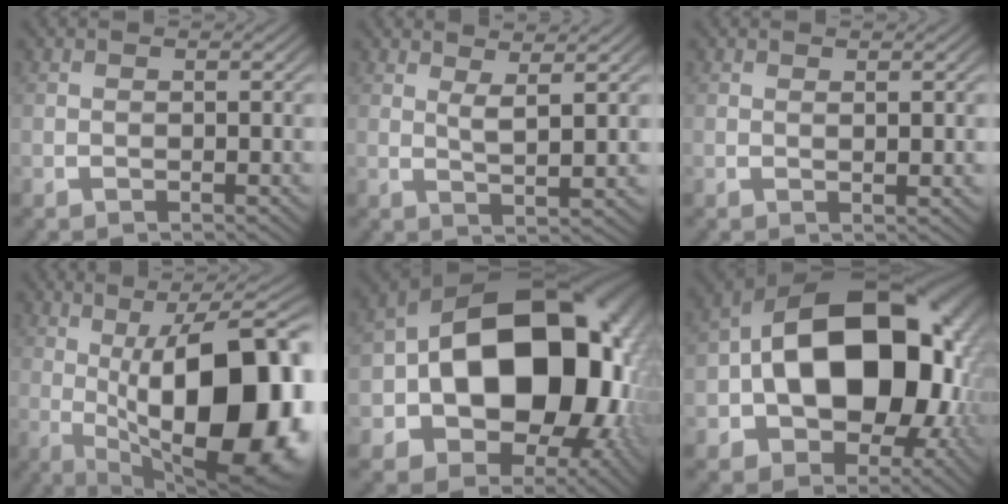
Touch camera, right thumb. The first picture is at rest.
{"total": 3.2, "force": [2.2, 0.6, 2.2], "torque": [-0.039, -0.004, 0.042]}
{"total": 0.8, "force": [0.5, 0.2, 0.6], "torque": [-0.010, -0.002, 0.012]}
{"total": 22.9, "force": [-2.6, 12.6, 19.0], "torque": [-0.290, -0.055, 0.000]}
{"total": 25.4, "force": [-1.6, 17.3, 18.6], "torque": [-0.323, -0.086, 0.007]}
{"total": 21.6, "force": [-0.8, 14.5, 16.0], "torque": [-0.281, -0.071, 0.021]}